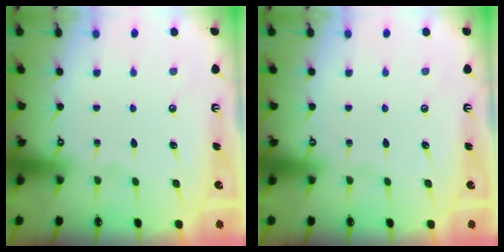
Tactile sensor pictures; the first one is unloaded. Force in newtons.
{"total": 0.0}